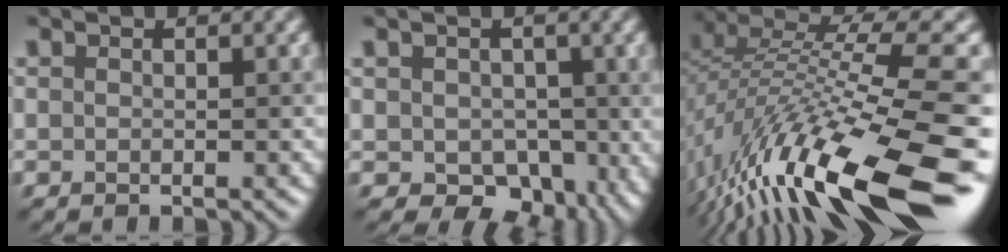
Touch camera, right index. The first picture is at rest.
{"total": 5.5, "force": [0.1, 4.2, 3.5], "torque": [-0.048, -0.018, 0.004]}
{"total": 14.8, "force": [-5.3, 3.4, 13.4], "torque": [-0.249, 0.024, -0.089]}